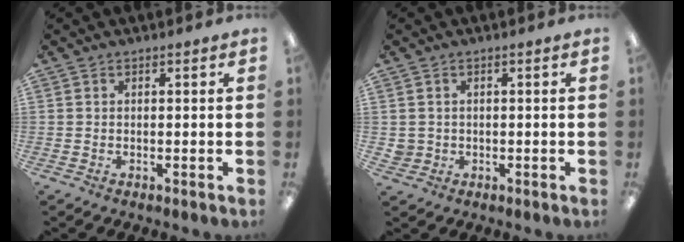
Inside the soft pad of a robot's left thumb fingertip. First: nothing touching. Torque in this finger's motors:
{"motor_torque": [-0.32, 0.04, -0.22, 0.10, 0.00]}